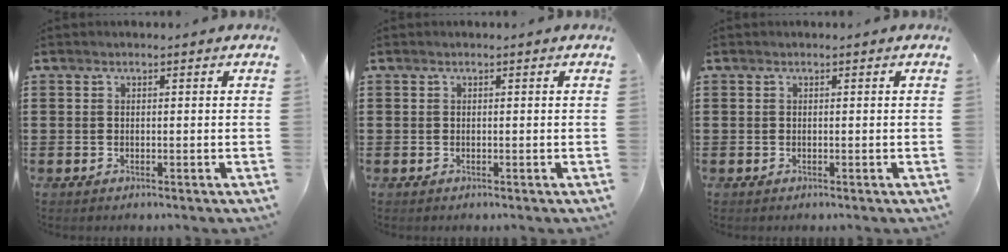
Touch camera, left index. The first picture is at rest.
{"total": 0.0}
{"total": 0.0}